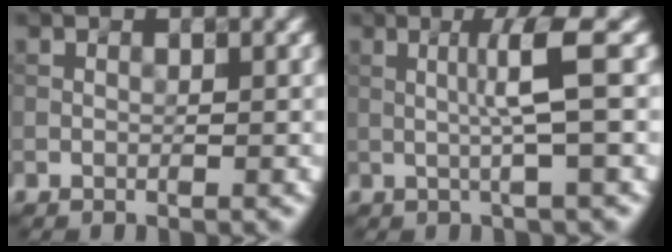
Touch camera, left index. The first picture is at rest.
{"total": 3.2, "force": [0.3, -0.1, 3.2], "torque": [-0.064, 0.001, 0.005]}